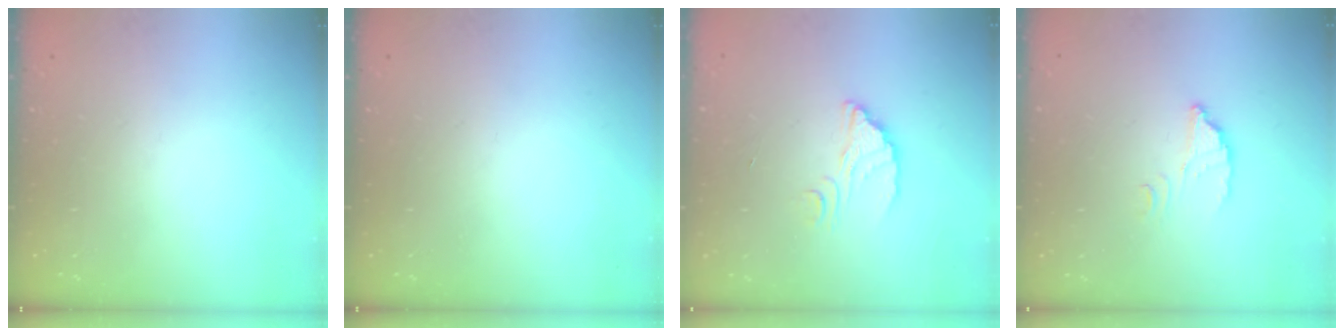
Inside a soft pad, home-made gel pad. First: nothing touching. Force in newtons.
{"total": 0.0}
{"total": 2.9, "press": 2.9, "slide": 0.0}
{"total": 2.4, "press": 2.4, "slide": 0.3}